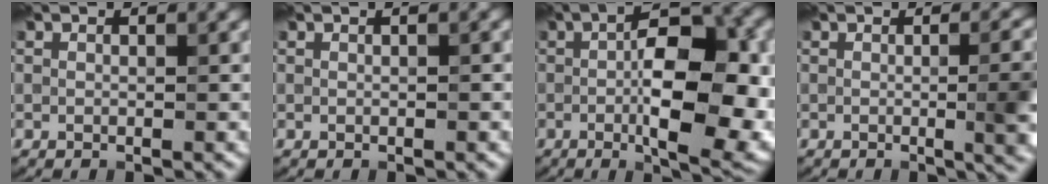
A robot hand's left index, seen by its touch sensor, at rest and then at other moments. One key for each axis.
{"total": 0.7, "fx": 0.1, "fy": 0.1, "fz": 0.7, "tx": -0.007, "ty": 0.004, "tz": 0.000}
{"total": 11.6, "fx": -1.2, "fy": 3.9, "fz": 10.9, "tx": -0.158, "ty": -0.002, "tz": -0.020}
{"total": 8.4, "fx": -0.3, "fy": 3.5, "fz": 7.6, "tx": -0.049, "ty": 0.001, "tz": -0.001}